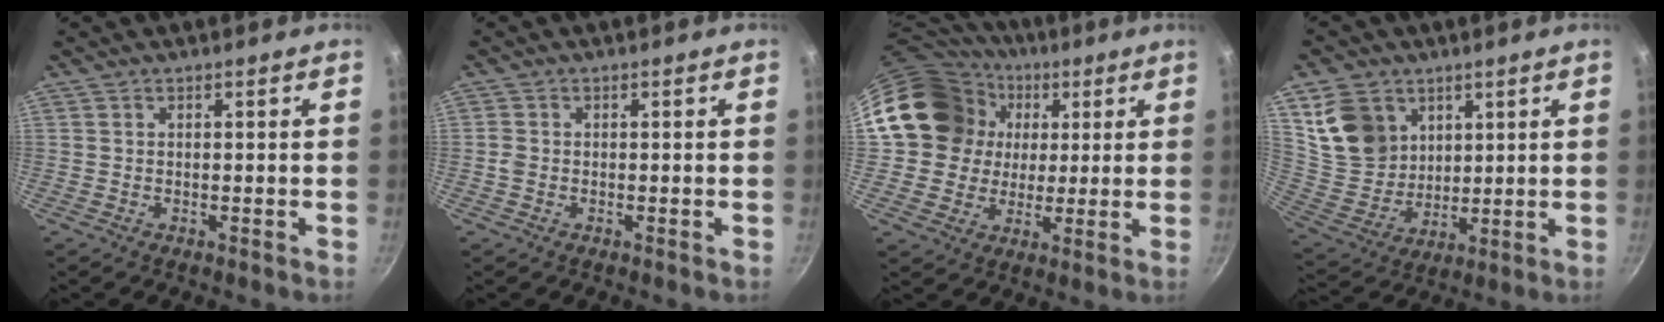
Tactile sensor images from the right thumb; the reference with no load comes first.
{"total": 1.4, "force": [-0.4, 1.1, 0.7], "torque": [-0.013, 0.004, -0.010]}
{"total": 18.6, "force": [3.4, 16.6, 7.8], "torque": [-0.130, 0.023, 0.059]}
{"total": 13.7, "force": [5.9, 10.7, 6.0], "torque": [-0.080, -0.022, 0.135]}